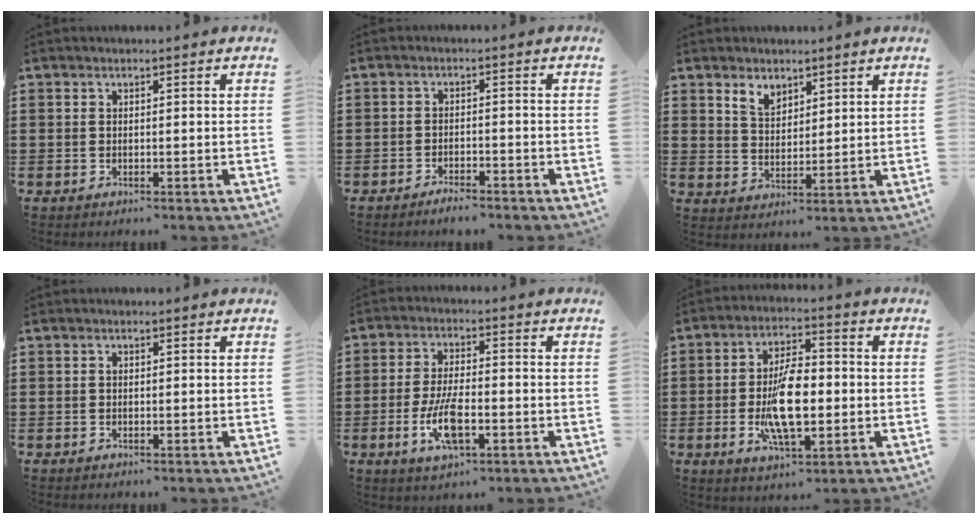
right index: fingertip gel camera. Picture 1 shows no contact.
{"total": 2.1, "force": [-2.0, 0.2, 0.5], "torque": [-0.013, 0.002, -0.040]}
{"total": 3.8, "force": [2.9, 2.1, 1.2], "torque": [-0.032, 0.005, 0.056]}
{"total": 0.0}
{"total": 7.9, "force": [-2.6, 2.9, 6.9], "torque": [-0.154, -0.011, -0.050]}
{"total": 11.3, "force": [-1.8, 4.8, 10.1], "torque": [-0.203, -0.009, -0.034]}